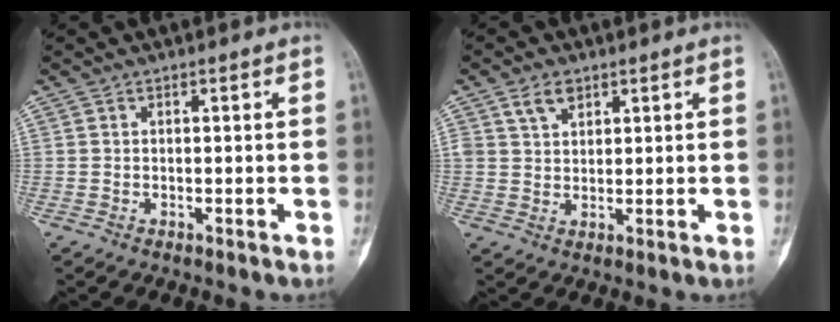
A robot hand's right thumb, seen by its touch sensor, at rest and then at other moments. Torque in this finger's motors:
{"motor_torque": [-0.10, 0.12, 0.32, 0.33, 0.01]}